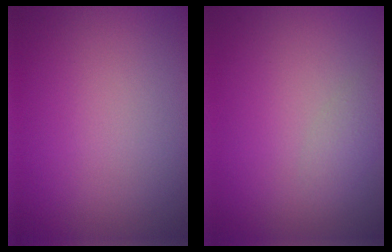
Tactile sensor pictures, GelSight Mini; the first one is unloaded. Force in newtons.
{"total": 1.4, "press": 1.4, "slide": 0.1}